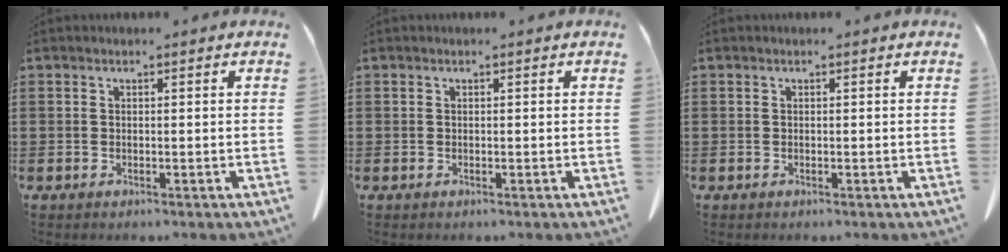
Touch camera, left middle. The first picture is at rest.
{"total": 0.0}
{"total": 0.0}